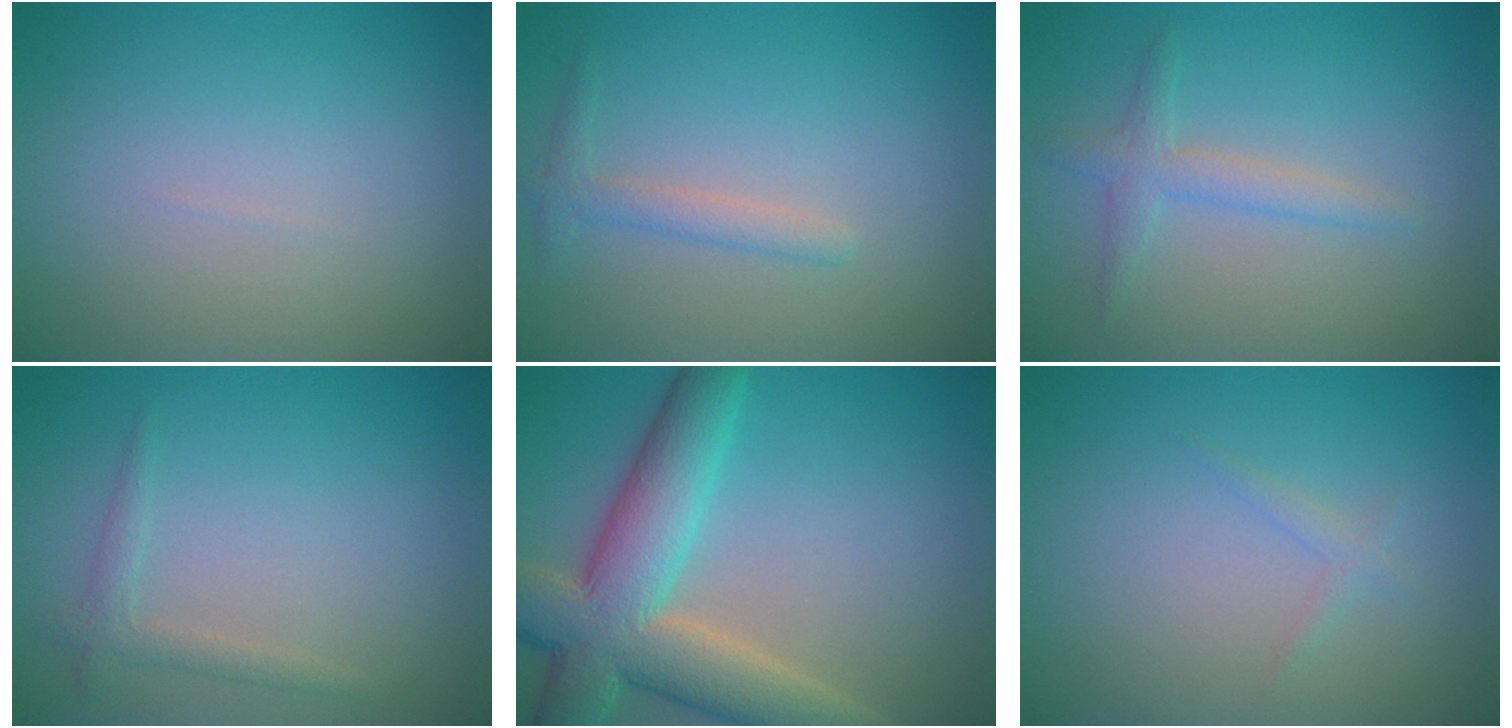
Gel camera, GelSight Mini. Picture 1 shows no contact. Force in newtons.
{"total": 1.6, "press": 1.6, "slide": 0.1}
{"total": 2.0, "press": 2.0, "slide": 0.1}
{"total": 1.5, "press": 1.5, "slide": 0.1}
{"total": 9.4, "press": 9.4, "slide": 1.0}
{"total": 0.8, "press": 0.8, "slide": 0.0}